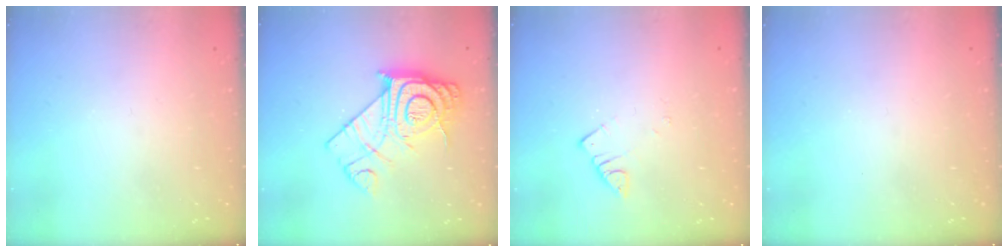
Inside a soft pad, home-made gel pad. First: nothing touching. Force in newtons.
{"total": 17.2, "press": 17.1, "slide": 1.3}
{"total": 2.5, "press": 2.5, "slide": 0.3}
{"total": 0.0}